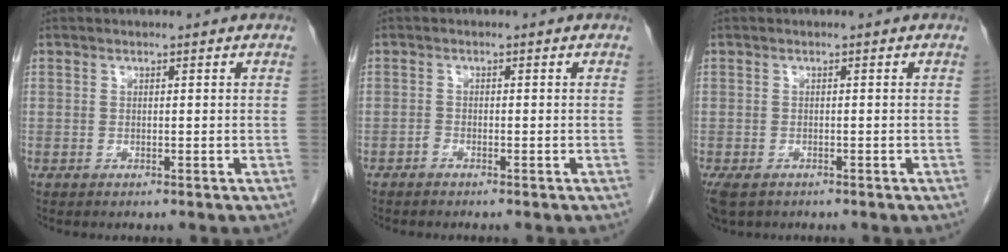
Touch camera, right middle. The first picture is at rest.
{"total": 0.7, "force": [-0.6, 0.2, 0.3], "torque": [-0.006, 0.000, -0.012]}
{"total": 4.4, "force": [-2.9, 2.4, 2.3], "torque": [-0.048, -0.011, -0.046]}